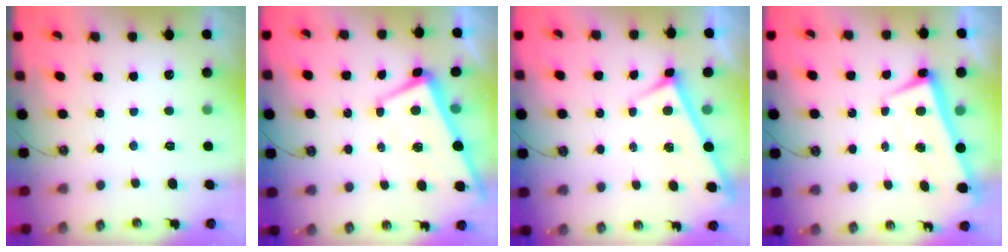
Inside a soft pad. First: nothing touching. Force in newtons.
{"total": 1.9, "press": 1.8, "slide": 0.7}
{"total": 2.9, "press": 2.9, "slide": 0.3}
{"total": 2.7, "press": 2.6, "slide": 0.8}